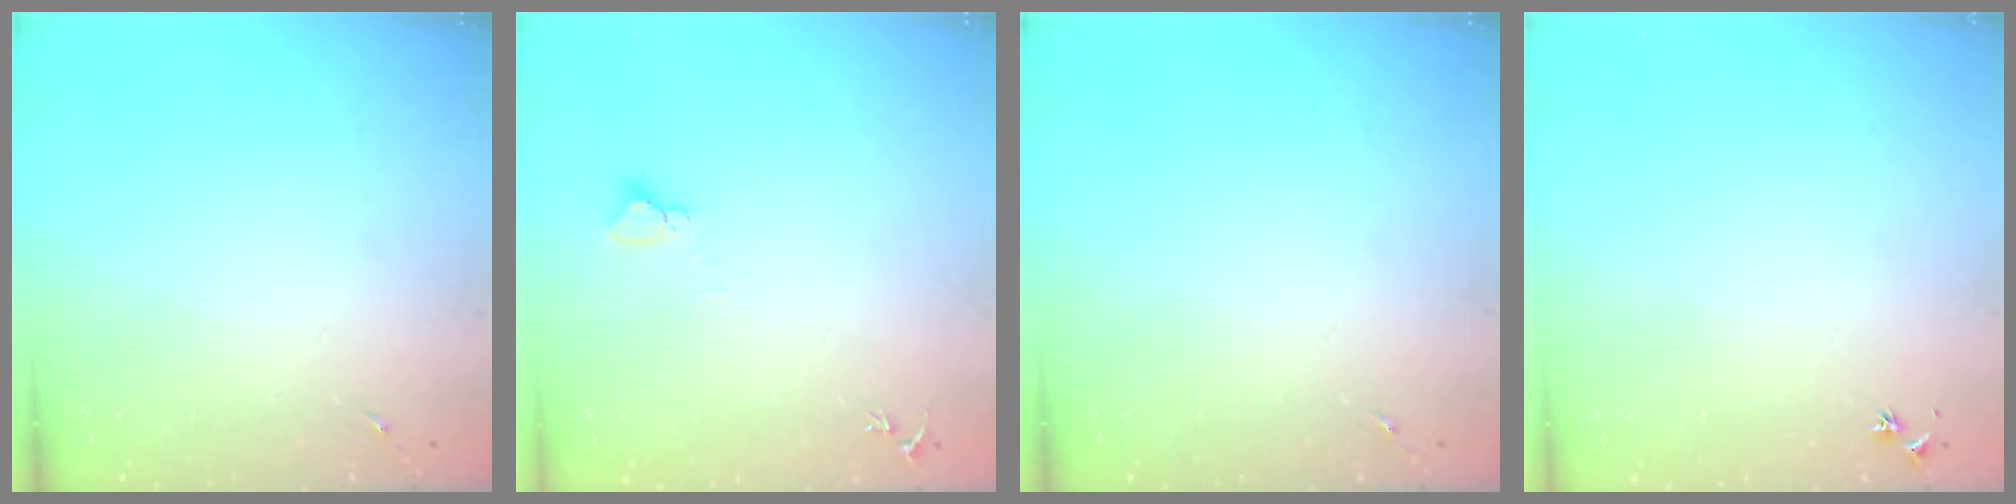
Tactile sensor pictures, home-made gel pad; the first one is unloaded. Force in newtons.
{"total": 2.8, "press": 2.8, "slide": 0.2}
{"total": 0.0}
{"total": 2.9, "press": 2.8, "slide": 0.3}